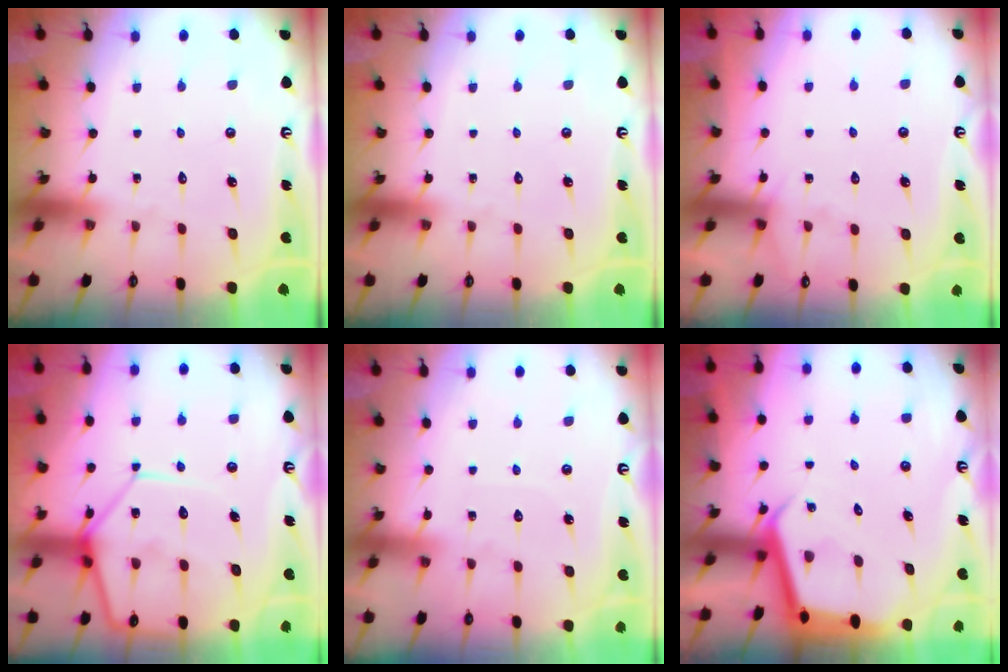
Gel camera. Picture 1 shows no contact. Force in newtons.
{"total": 0.0}
{"total": 5.5, "press": 5.5, "slide": 0.6}
{"total": 14.8, "press": 14.7, "slide": 1.3}
{"total": 2.9, "press": 2.8, "slide": 0.4}
{"total": 4.4, "press": 4.4, "slide": 0.3}